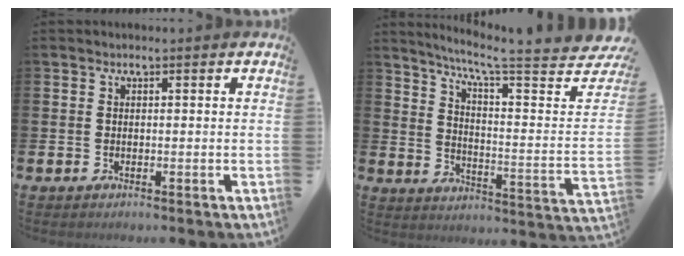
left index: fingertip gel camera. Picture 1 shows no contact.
{"total": 5.6, "force": [4.7, -0.1, 3.0], "torque": [-0.063, -0.069, 0.067]}